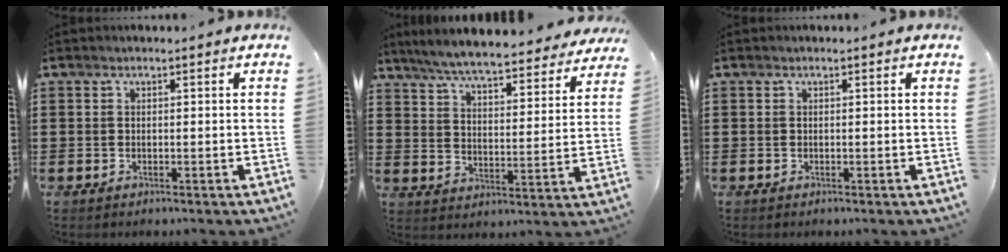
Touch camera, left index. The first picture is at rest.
{"total": 6.7, "force": [6.3, -0.1, 2.1], "torque": [-0.070, -0.042, 0.109]}
{"total": 0.0}